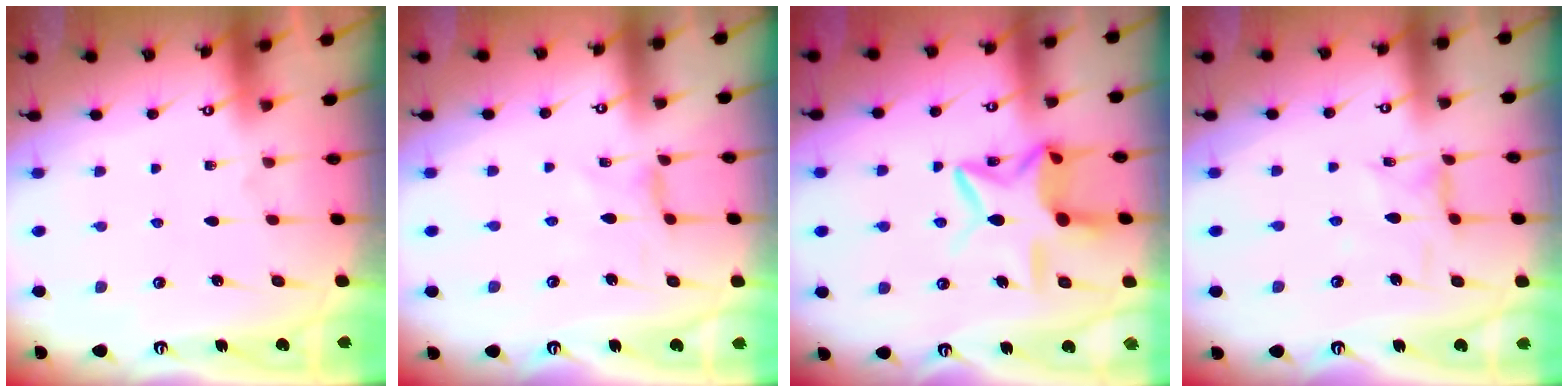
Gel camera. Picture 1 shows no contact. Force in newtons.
{"total": 0.5, "press": 0.5, "slide": 0.3}
{"total": 12.1, "press": 12.0, "slide": 0.9}
{"total": 2.0, "press": 2.0, "slide": 0.3}